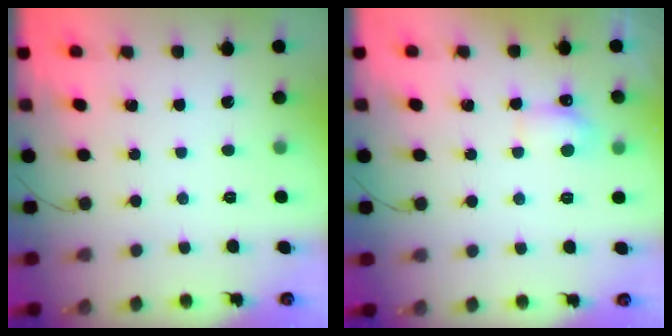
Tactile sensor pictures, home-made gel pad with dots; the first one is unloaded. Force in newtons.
{"total": 5.0, "press": 4.9, "slide": 1.2}